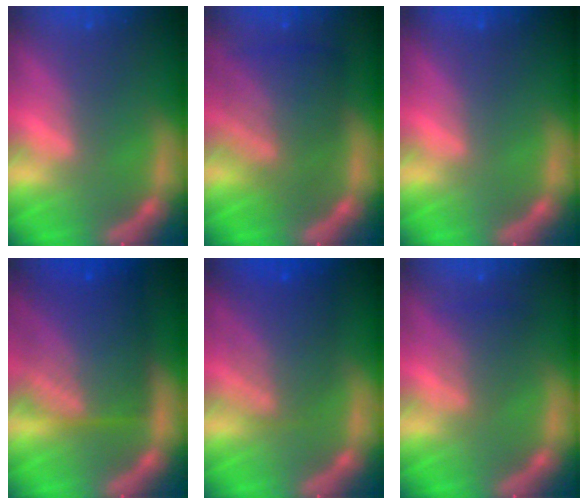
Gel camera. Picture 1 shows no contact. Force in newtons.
{"total": 7.1}
{"total": 0.0}
{"total": 10.1}
{"total": 5.5}
{"total": 2.5}